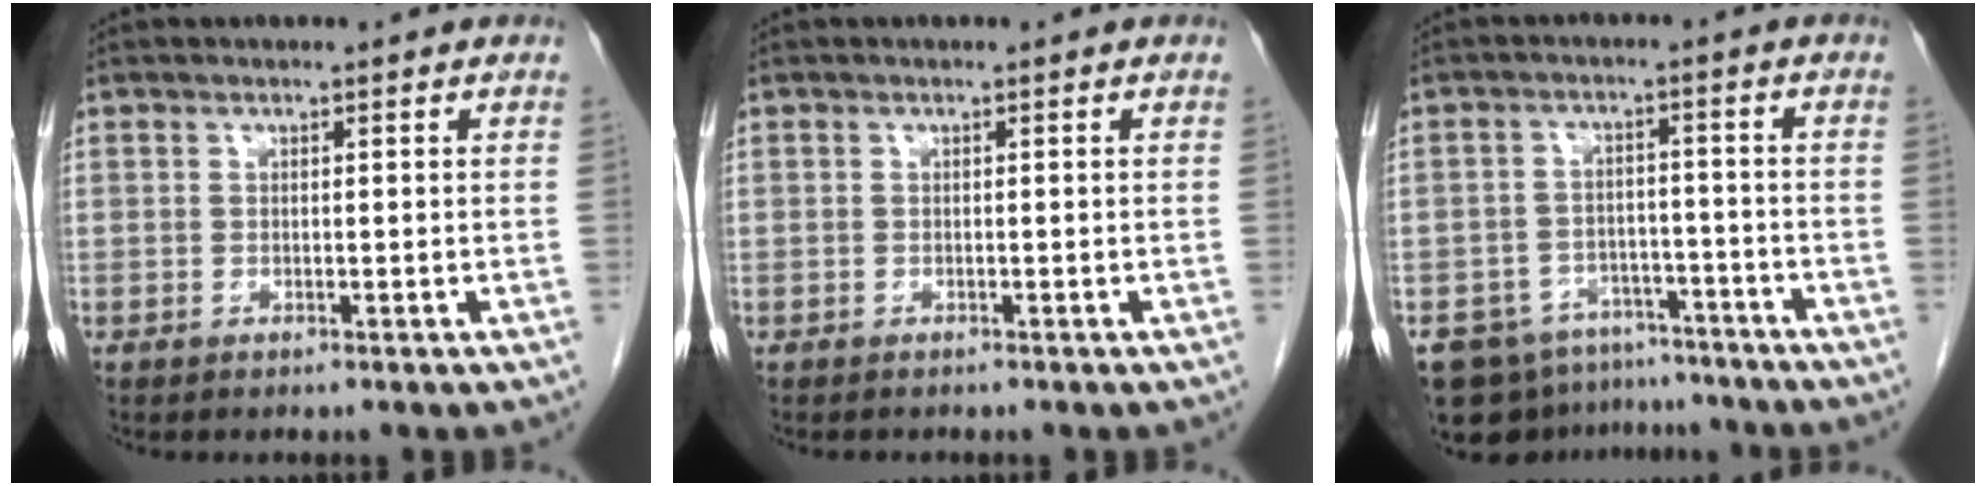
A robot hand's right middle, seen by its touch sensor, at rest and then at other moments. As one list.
[{"total": 0.6, "force": [-0.6, 0.3, 0.0], "torque": [-0.008, 0.001, -0.010]}, {"total": 10.4, "force": [-8.6, 5.5, 1.8], "torque": [-0.029, 0.016, -0.123]}]